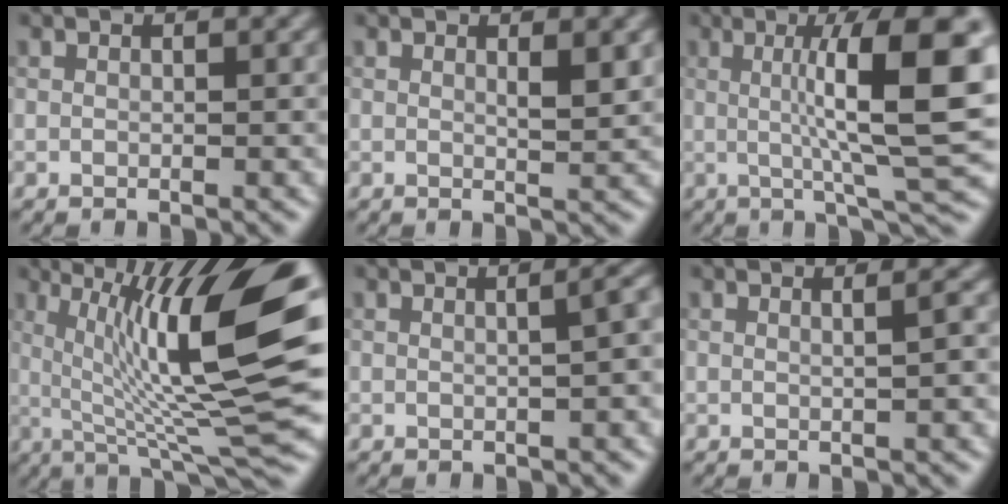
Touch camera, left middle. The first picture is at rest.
{"total": 1.8, "force": [0.7, 0.4, 1.6], "torque": [-0.021, -0.004, 0.012]}
{"total": 10.9, "force": [1.4, 1.9, 10.6], "torque": [-0.140, 0.008, 0.024]}
{"total": 13.7, "force": [2.7, 2.7, 13.2], "torque": [-0.196, 0.014, 0.047]}
{"total": 3.6, "force": [0.6, 1.5, 3.3], "torque": [-0.018, 0.019, 0.003]}
{"total": 2.1, "force": [0.6, 0.9, 1.8], "torque": [-0.014, 0.001, -0.011]}